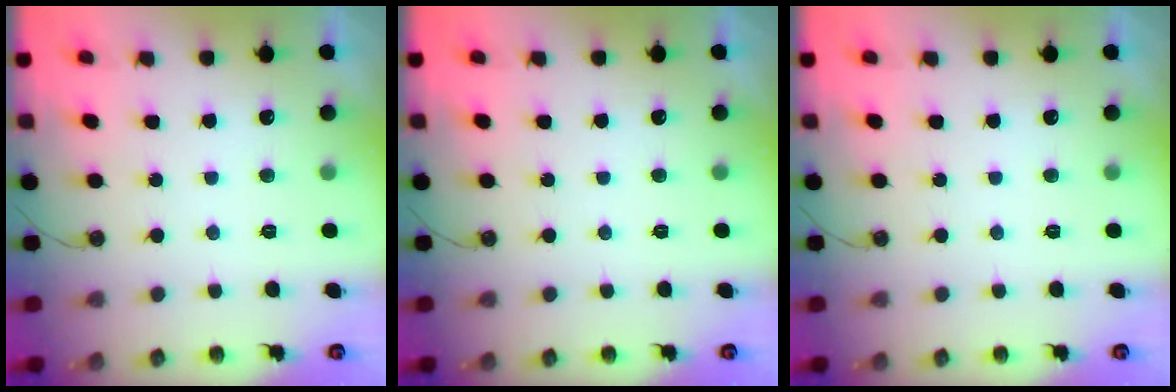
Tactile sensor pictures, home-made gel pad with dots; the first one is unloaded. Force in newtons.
{"total": 0.0}
{"total": 0.0}